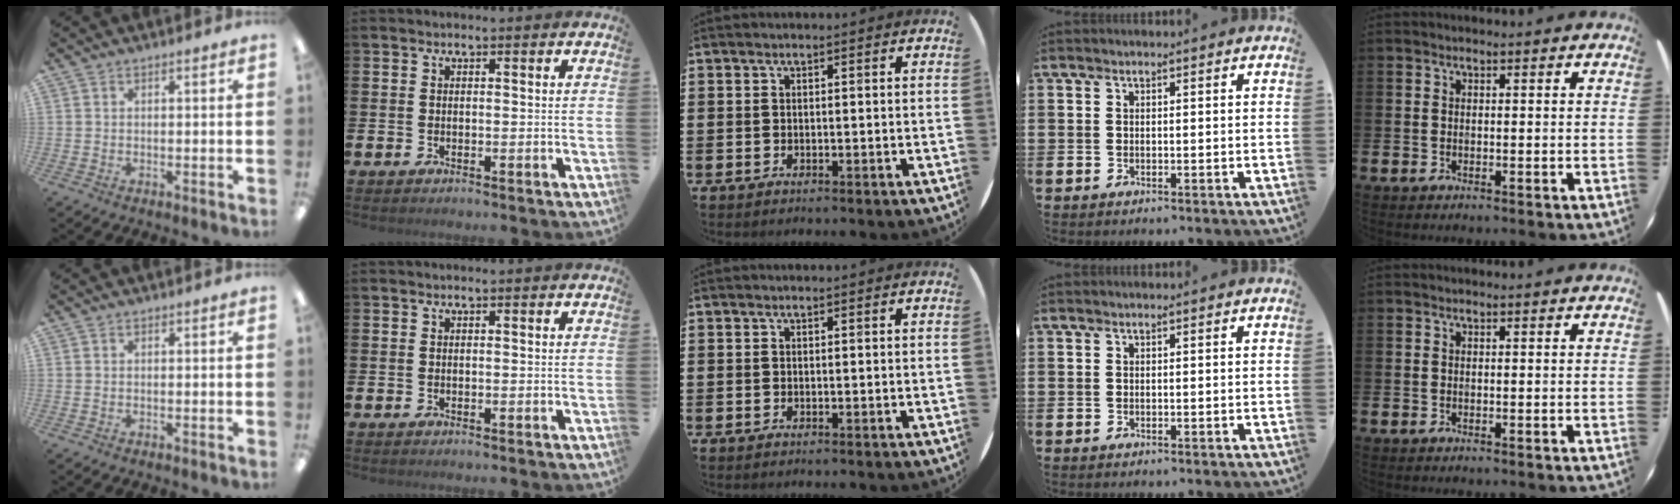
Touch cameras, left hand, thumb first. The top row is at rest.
{}